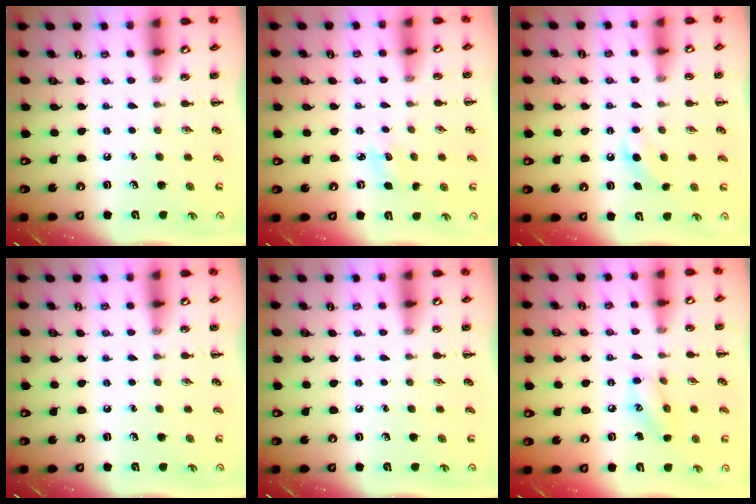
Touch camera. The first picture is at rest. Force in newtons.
{"total": 3.7, "press": 3.5, "slide": 1.1}
{"total": 5.6, "press": 5.4, "slide": 1.5}
{"total": 0.0}
{"total": 0.0}
{"total": 9.5, "press": 9.4, "slide": 1.5}